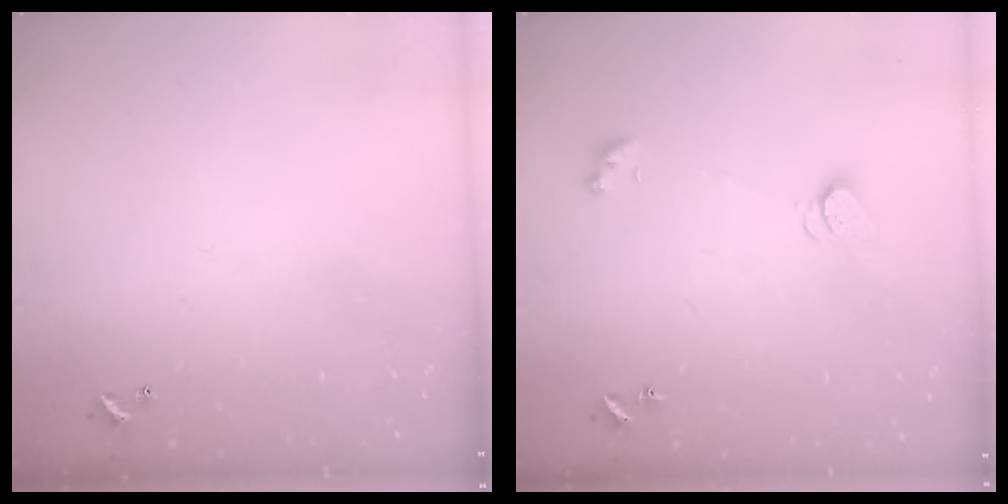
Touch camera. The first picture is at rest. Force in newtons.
{"total": 2.5, "press": 2.4, "slide": 0.3}